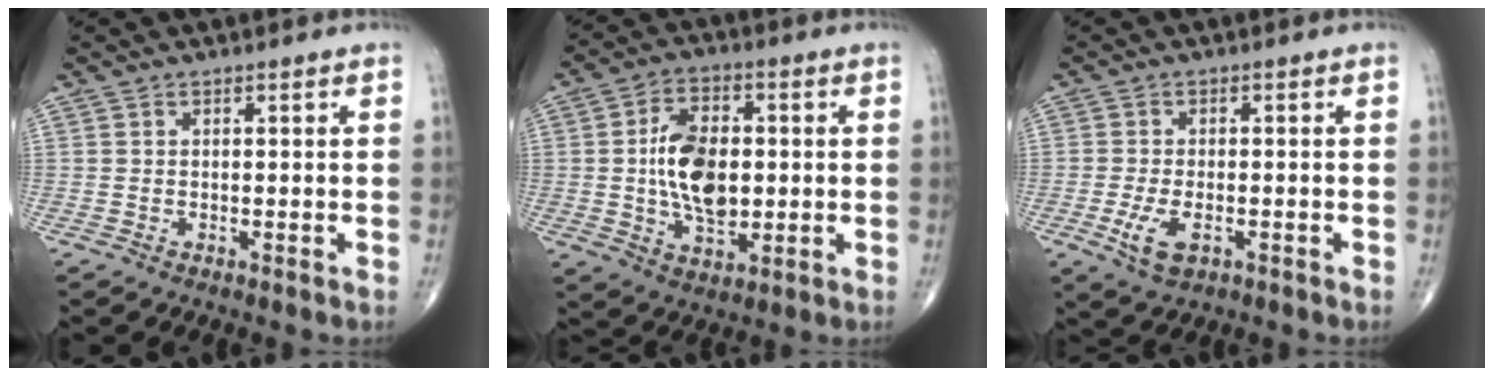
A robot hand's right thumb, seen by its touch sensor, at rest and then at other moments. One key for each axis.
{"total": 12.7, "fx": 0.2, "fy": 7.5, "fz": 10.2, "tx": -0.163, "ty": 0.001, "tz": 0.006}
{"total": 5.3, "fx": -2.0, "fy": 2.6, "fz": 4.2, "tx": -0.083, "ty": -0.002, "tz": -0.032}